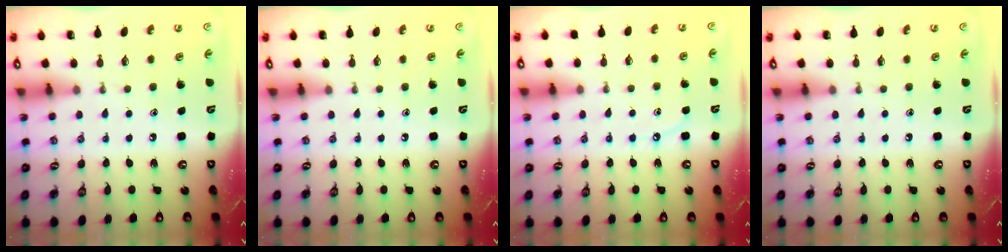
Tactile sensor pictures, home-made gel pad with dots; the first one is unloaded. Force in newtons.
{"total": 0.0}
{"total": 7.0, "press": 7.0, "slide": 0.7}
{"total": 0.0}